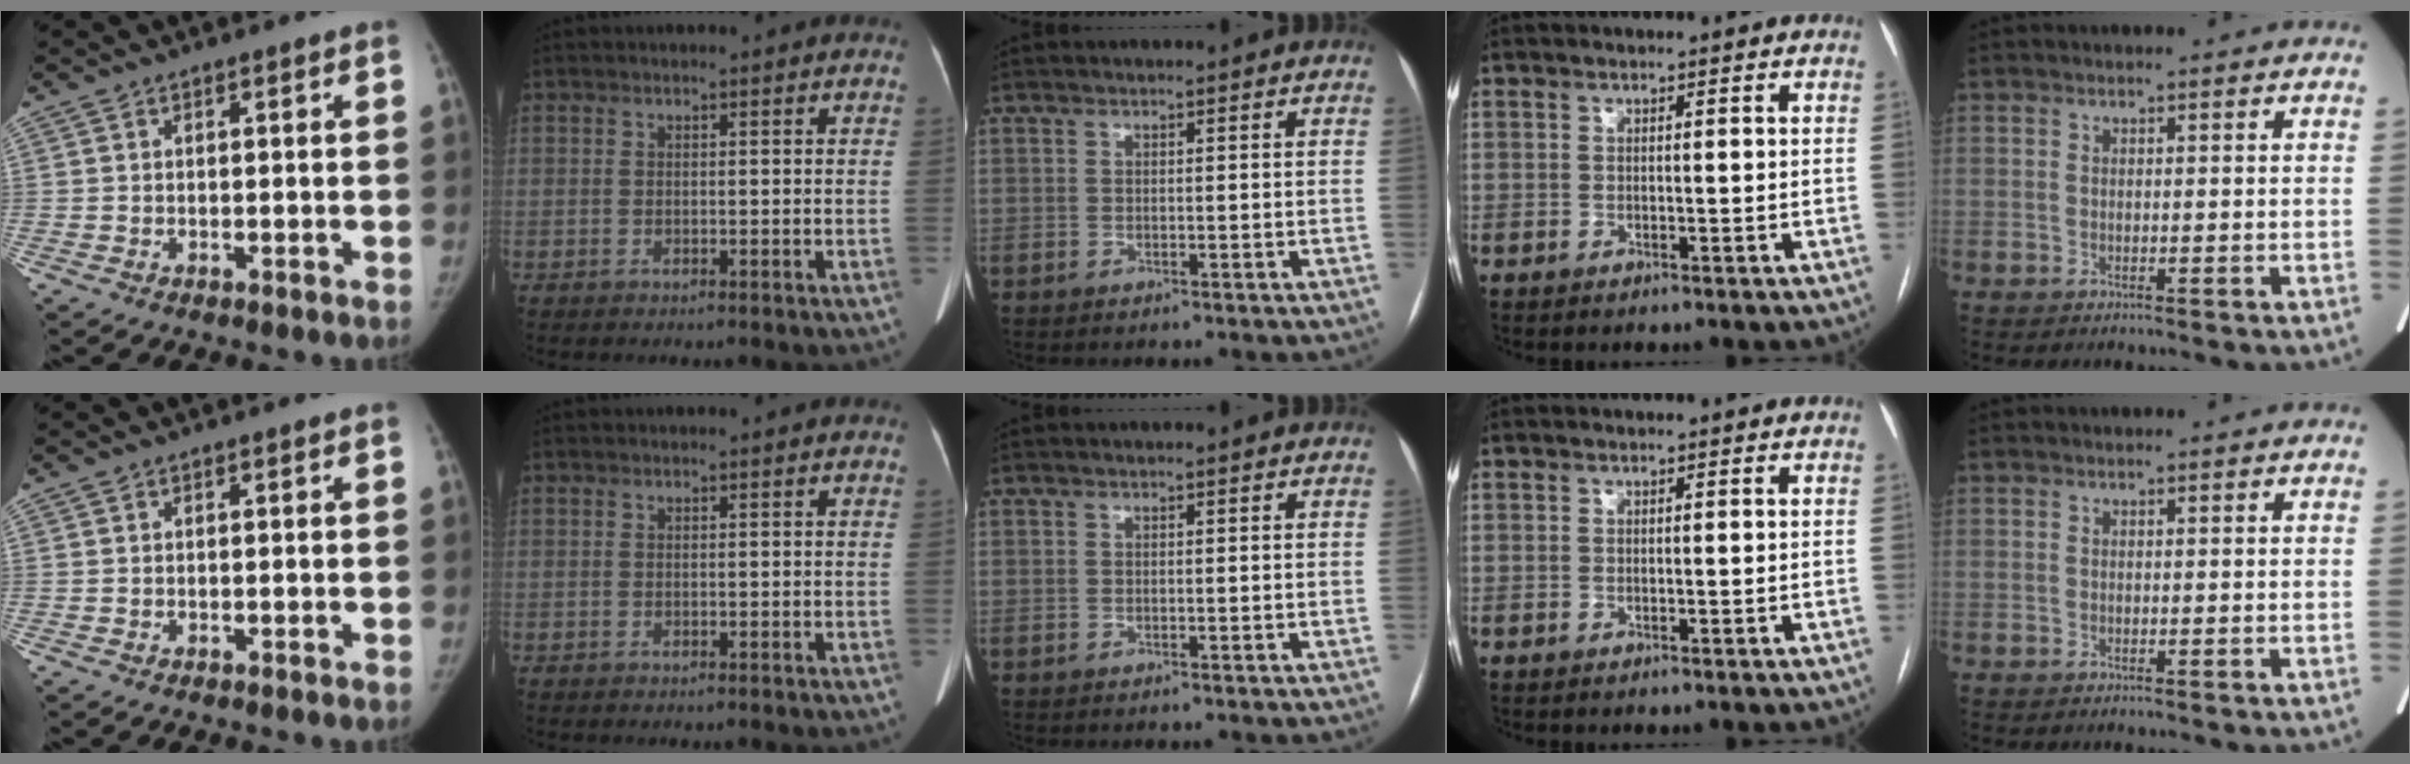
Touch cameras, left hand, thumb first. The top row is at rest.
{}